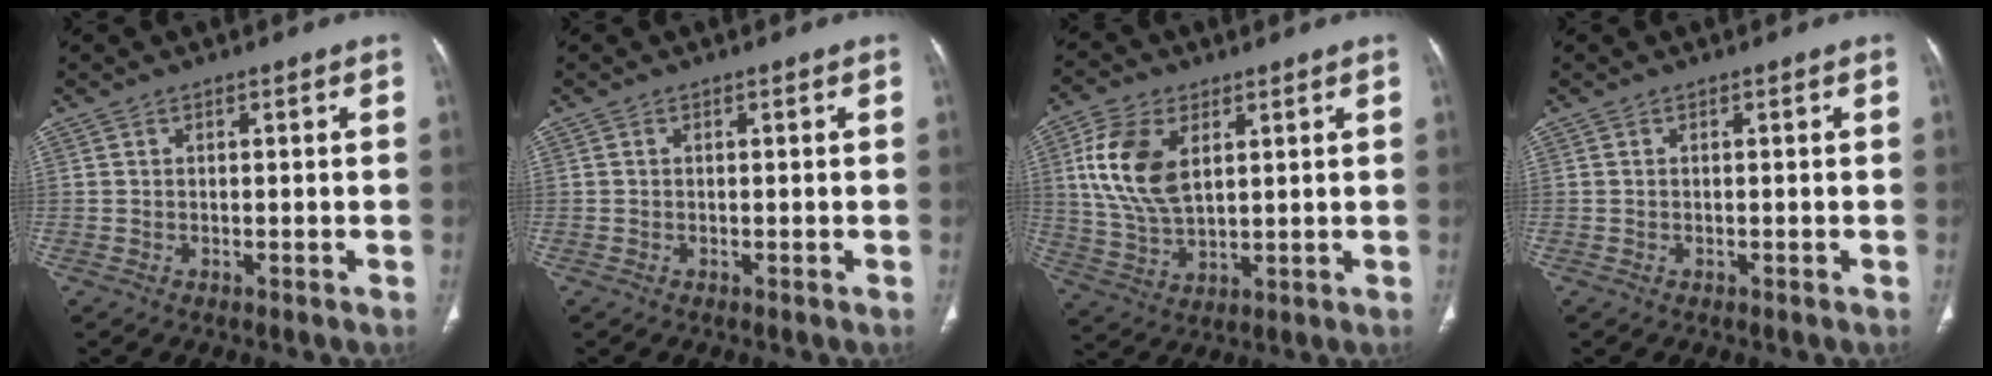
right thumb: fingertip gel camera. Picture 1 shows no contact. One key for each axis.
{"total": 0.0}
{"total": 12.5, "fx": 3.7, "fy": 7.1, "fz": 9.6, "tx": -0.189, "ty": -0.010, "tz": 0.077}
{"total": 0.0}